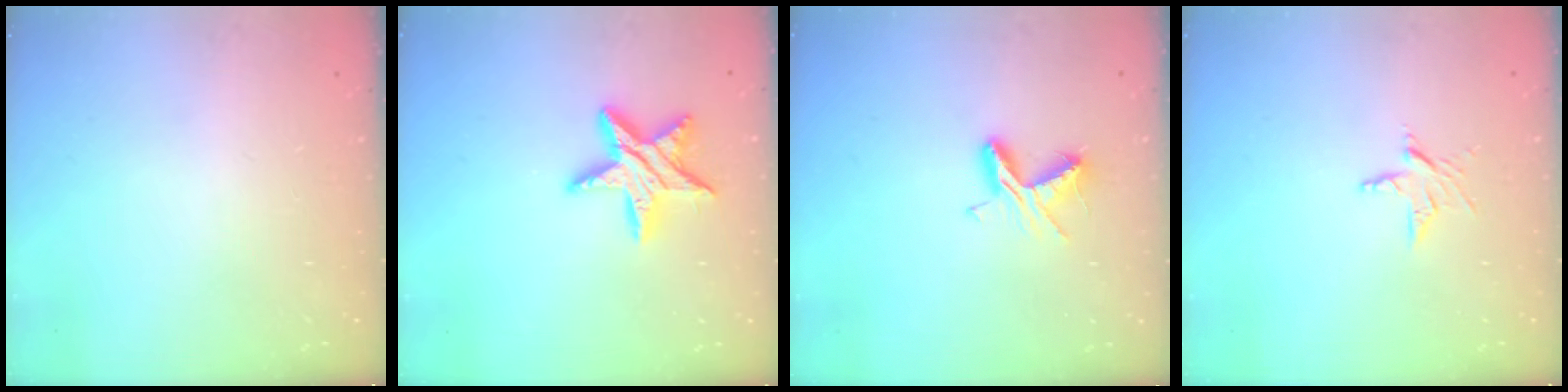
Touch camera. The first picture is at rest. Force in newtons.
{"total": 12.3, "press": 12.2, "slide": 0.7}
{"total": 7.1, "press": 7.0, "slide": 0.5}
{"total": 4.5, "press": 4.4, "slide": 0.3}